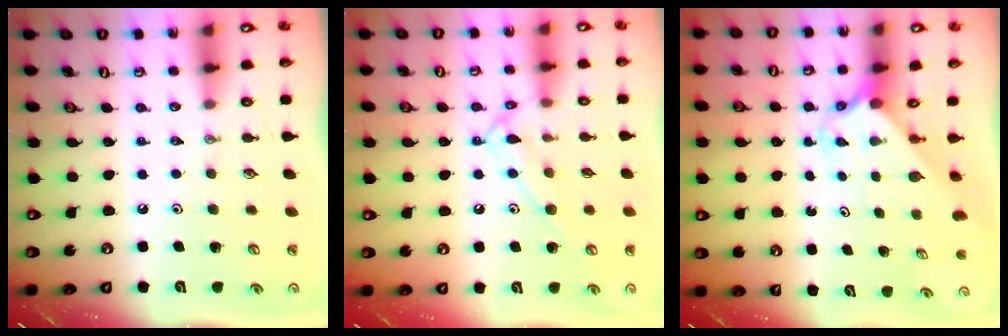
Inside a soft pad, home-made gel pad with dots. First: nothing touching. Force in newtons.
{"total": 11.9, "press": 11.9, "slide": 0.6}
{"total": 2.3, "press": 2.3, "slide": 0.2}